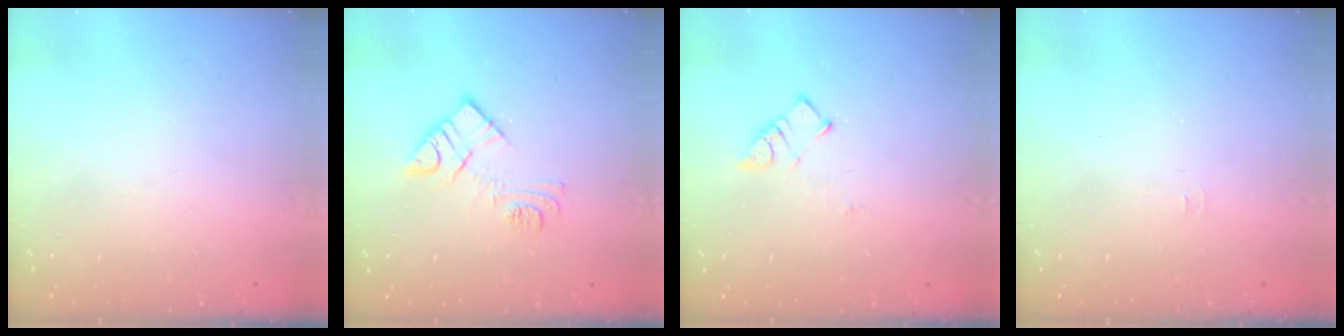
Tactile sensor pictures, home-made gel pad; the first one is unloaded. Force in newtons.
{"total": 11.0, "press": 11.0, "slide": 0.6}
{"total": 3.6, "press": 3.5, "slide": 0.4}
{"total": 3.3, "press": 3.3, "slide": 0.4}